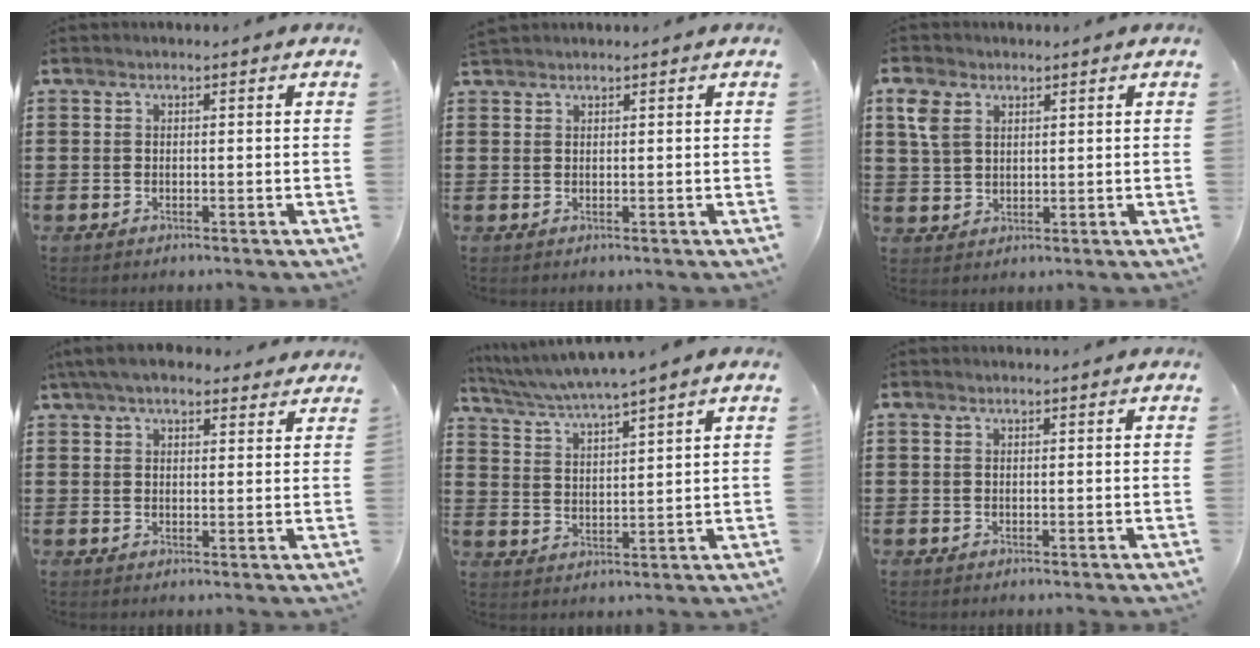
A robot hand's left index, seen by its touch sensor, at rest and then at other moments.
{"total": 0.9, "force": [0.8, 0.1, 0.2], "torque": [-0.007, 0.000, 0.016]}
{"total": 4.7, "force": [2.5, 3.3, 2.3], "torque": [-0.069, 0.011, 0.043]}
{"total": 5.2, "force": [4.3, 1.5, 2.7], "torque": [-0.063, -0.001, 0.079]}
{"total": 4.0, "force": [3.5, -0.9, 1.7], "torque": [-0.047, -0.022, 0.057]}
{"total": 0.6, "force": [0.1, 0.5, 0.3], "torque": [-0.009, 0.005, 0.002]}